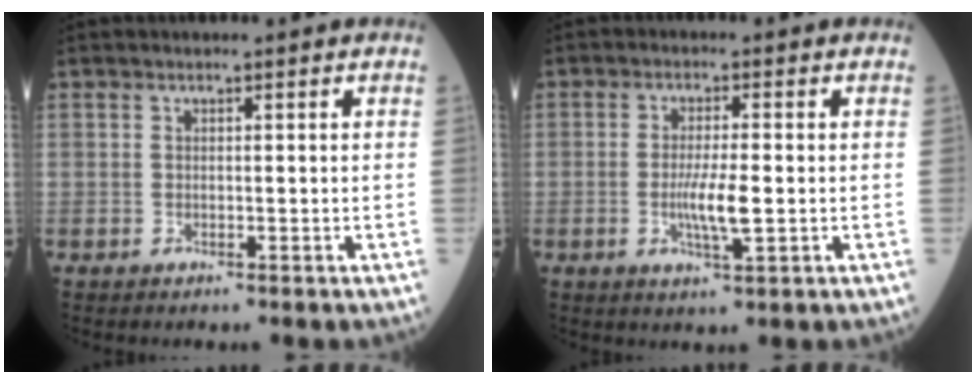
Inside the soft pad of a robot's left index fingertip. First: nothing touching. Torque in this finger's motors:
{"motor_torque": [0.69, 0.12, 0.15, 0.04]}